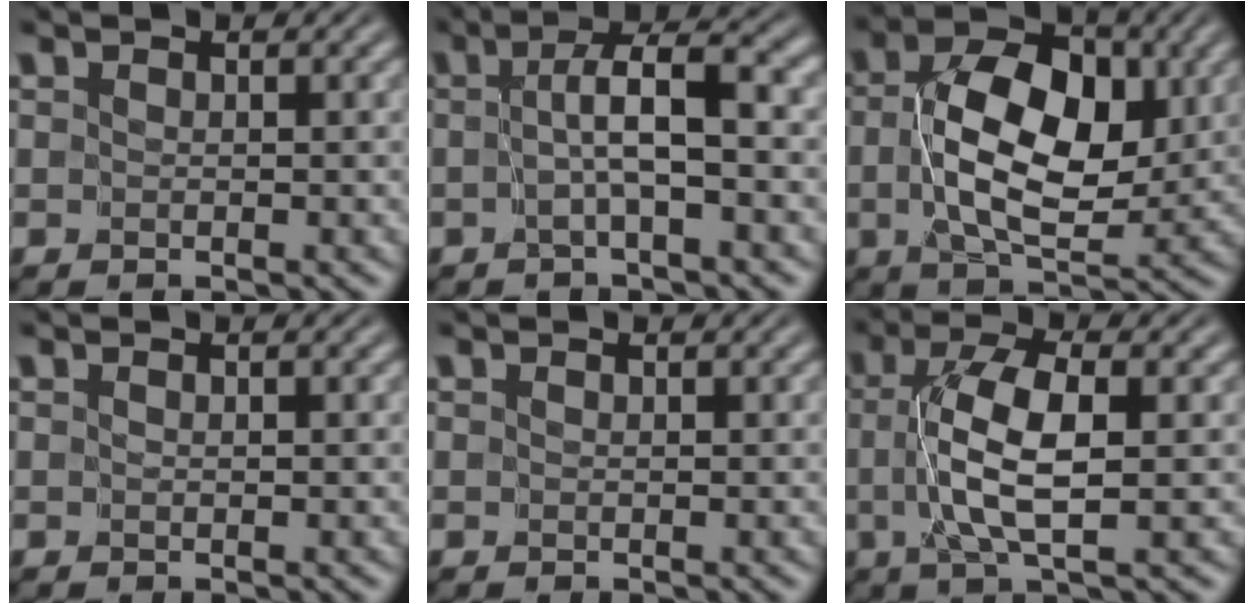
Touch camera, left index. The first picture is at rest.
{"total": 4.6, "force": [0.0, 0.5, 4.6], "torque": [-0.081, 0.015, -0.005]}
{"total": 9.7, "force": [0.8, 5.5, 7.9], "torque": [-0.140, 0.004, 0.014]}
{"total": 0.0}
{"total": 0.0}
{"total": 6.0, "force": [0.1, 1.6, 5.8], "torque": [-0.112, 0.008, 0.000]}